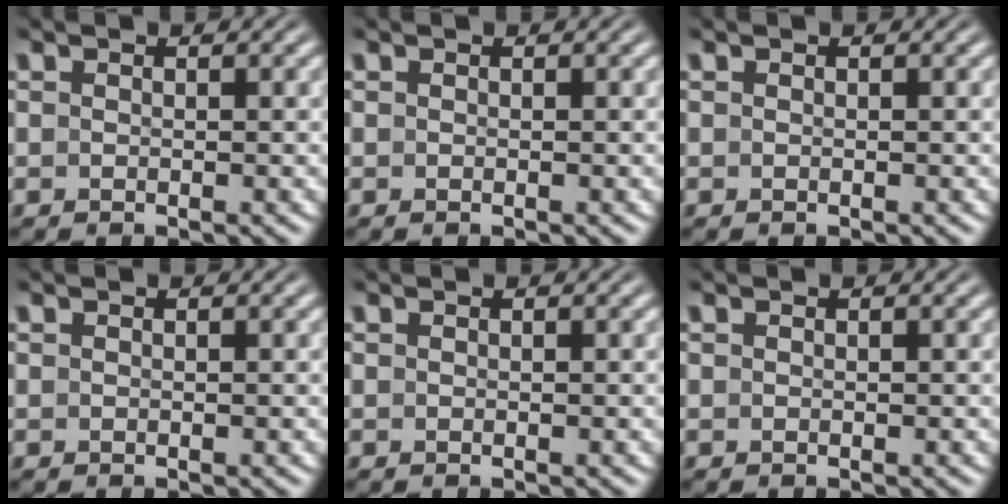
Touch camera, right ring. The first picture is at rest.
{"total": 0.0}
{"total": 0.0}
{"total": 0.0}
{"total": 0.0}
{"total": 0.0}